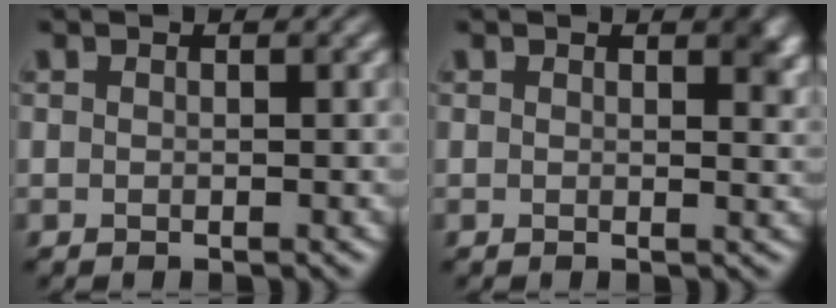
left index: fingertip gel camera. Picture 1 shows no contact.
{"total": 1.9, "force": [1.1, 0.6, 1.4], "torque": [-0.012, -0.003, 0.018]}